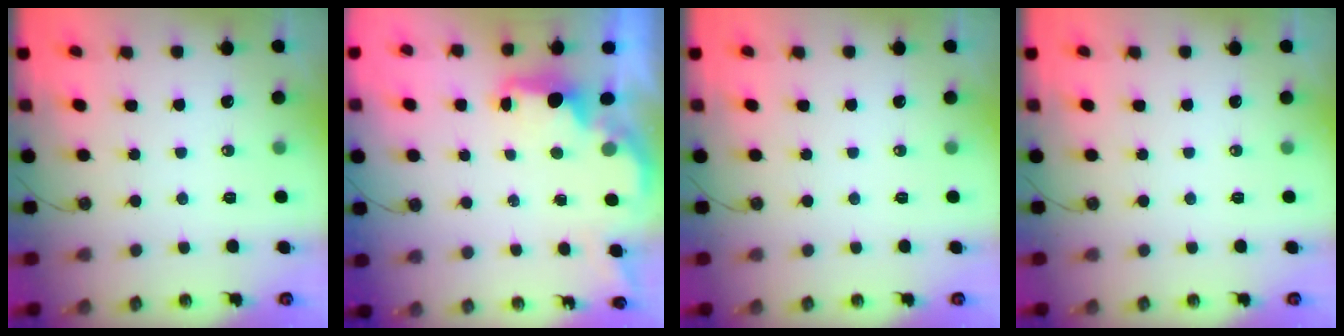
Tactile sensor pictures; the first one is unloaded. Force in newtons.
{"total": 1.9, "press": 1.8, "slide": 0.7}
{"total": 0.0}
{"total": 0.0}